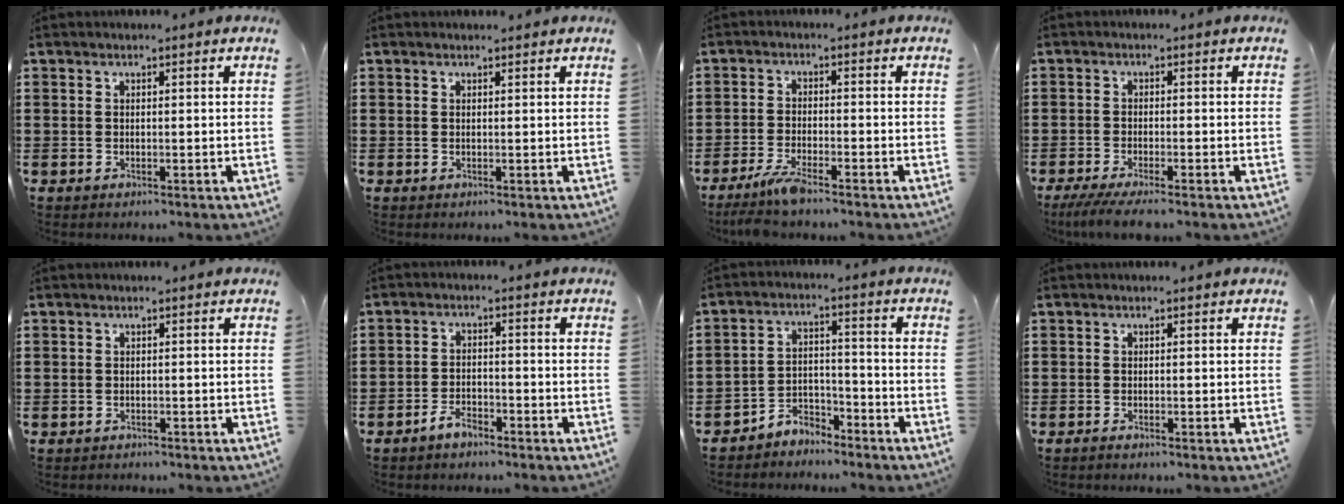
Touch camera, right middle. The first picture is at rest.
{"total": 0.0}
{"total": 4.3, "force": [-3.4, 0.3, 2.6], "torque": [-0.070, -0.015, -0.070]}
{"total": 3.2, "force": [-2.8, 0.0, 1.6], "torque": [-0.041, -0.011, -0.057]}
{"total": 1.0, "force": [-0.9, 0.5, -0.2], "torque": [0.002, 0.005, -0.020]}
{"total": 3.5, "force": [-3.1, 1.3, 1.0], "torque": [-0.020, 0.009, -0.062]}
{"total": 4.5, "force": [-4.3, 1.3, -0.1], "torque": [-0.008, 0.003, -0.091]}
{"total": 0.6, "force": [-0.5, 0.1, 0.3], "torque": [-0.006, -0.003, -0.009]}